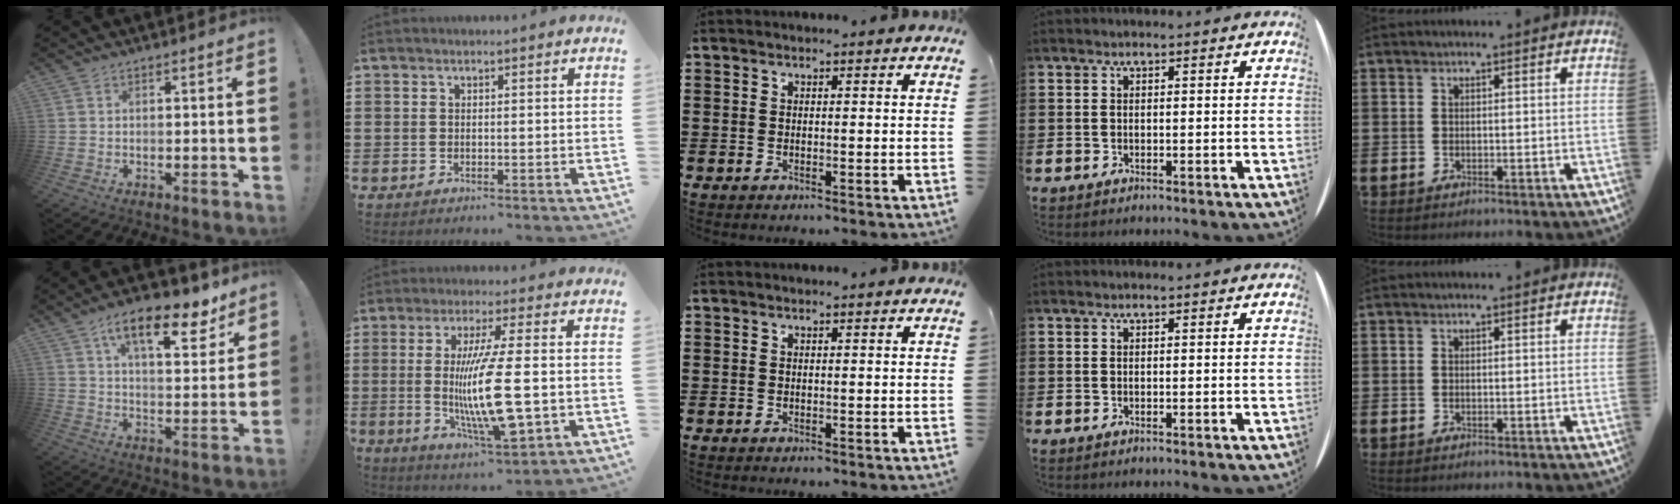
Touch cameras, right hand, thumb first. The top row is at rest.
{"thumb": {"total": 17.4, "force": [9.9, 6.0, 13.0], "torque": [-0.191, -0.056, 0.156]}, "index": {"total": 13.5, "force": [-1.0, 2.5, 13.2], "torque": [-0.263, -0.020, -0.023]}}